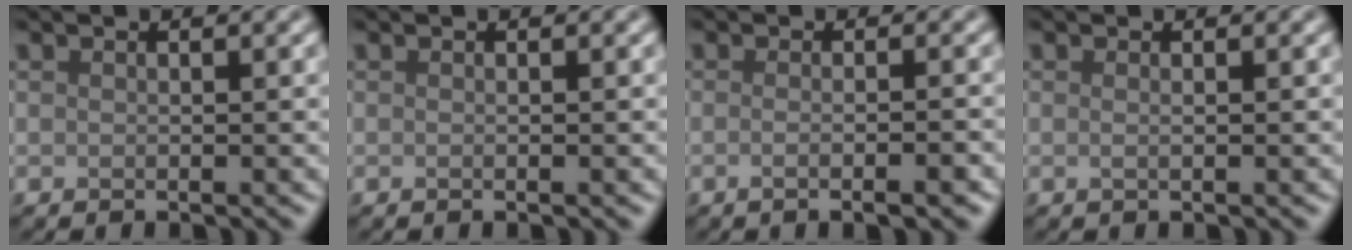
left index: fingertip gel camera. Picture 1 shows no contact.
{"total": 0.0}
{"total": 3.5, "force": [-0.9, 1.3, 3.1], "torque": [-0.015, -0.003, -0.021]}
{"total": 0.7, "force": [0.1, 0.2, 0.6], "torque": [-0.012, -0.002, -0.003]}